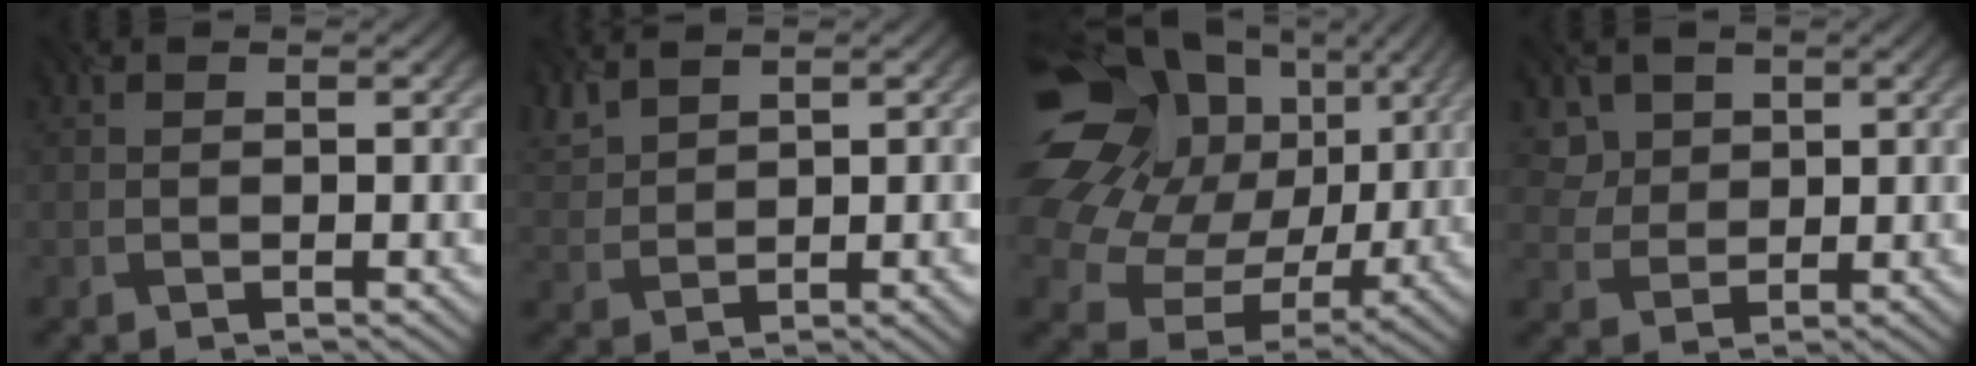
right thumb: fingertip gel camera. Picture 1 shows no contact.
{"total": 5.1, "force": [3.2, 2.0, 3.5], "torque": [-0.076, 0.010, 0.074]}
{"total": 21.4, "force": [7.8, 17.0, 10.4], "torque": [-0.320, 0.036, 0.156]}
{"total": 3.6, "force": [2.3, 2.8, -0.1], "torque": [-0.022, -0.011, 0.060]}